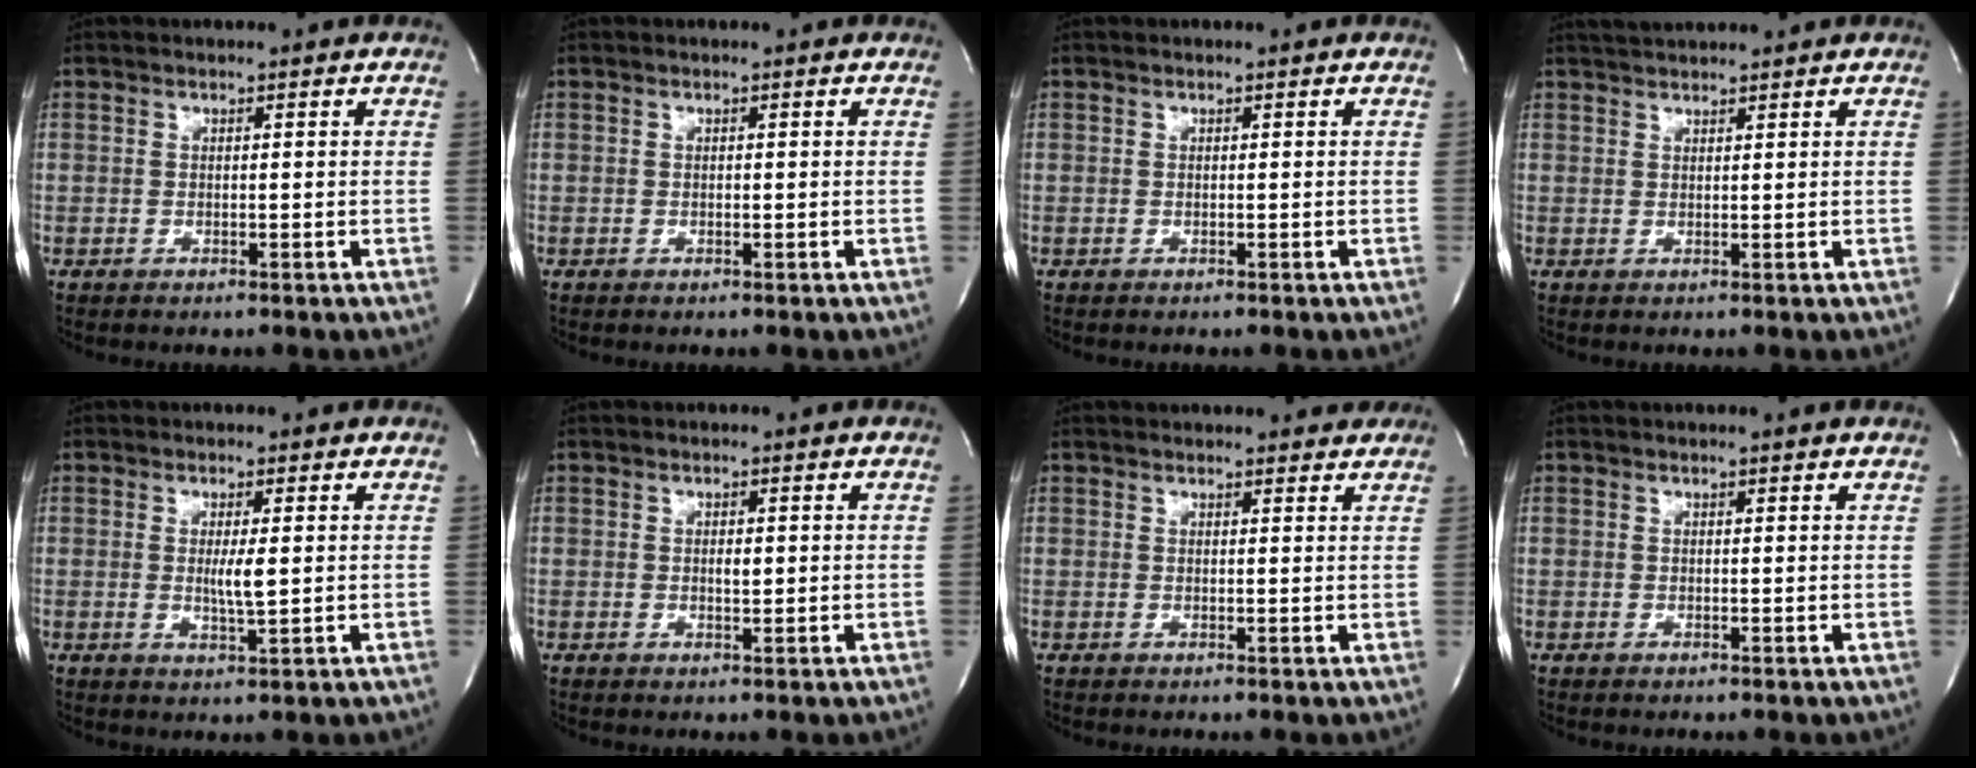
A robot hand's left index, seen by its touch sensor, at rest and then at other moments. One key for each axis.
{"total": 0.0}
{"total": 0.0}
{"total": 3.5, "fx": 3.4, "fy": -0.1, "fz": 0.9, "tx": -0.016, "ty": 0.025, "tz": 0.059}
{"total": 3.0, "fx": 0.1, "fy": 0.2, "fz": 3.0, "tx": -0.059, "ty": -0.011, "tz": 0.003}
{"total": 1.1, "fx": 0.0, "fy": 0.5, "fz": 1.0, "tx": -0.017, "ty": -0.005, "tz": 0.000}
{"total": 8.5, "fx": 8.0, "fy": 1.9, "fz": 2.0, "tx": -0.012, "ty": 0.007, "tz": 0.075}
{"total": 1.4, "fx": 1.4, "fy": -0.3, "fz": 0.4, "tx": -0.018, "ty": 0.001, "tz": 0.013}